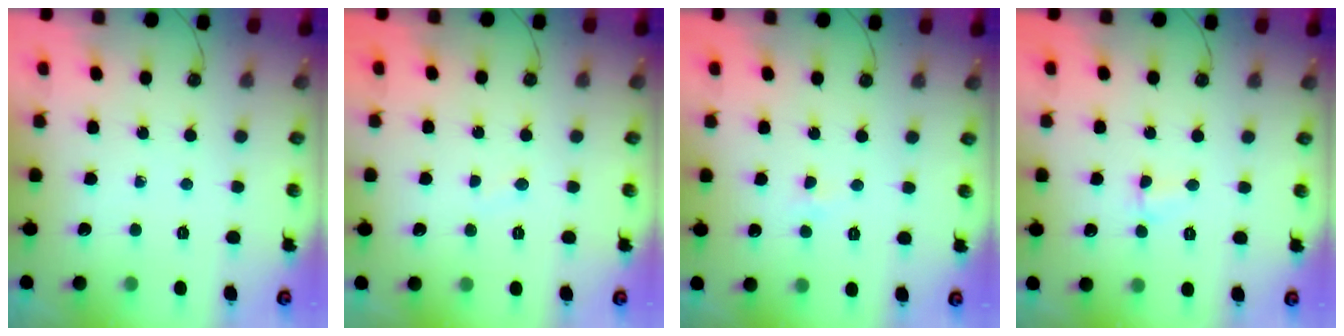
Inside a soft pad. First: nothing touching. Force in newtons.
{"total": 1.8, "press": 1.8, "slide": 0.2}
{"total": 4.3, "press": 2.5, "slide": 3.5}
{"total": 3.2, "press": 3.1, "slide": 0.7}